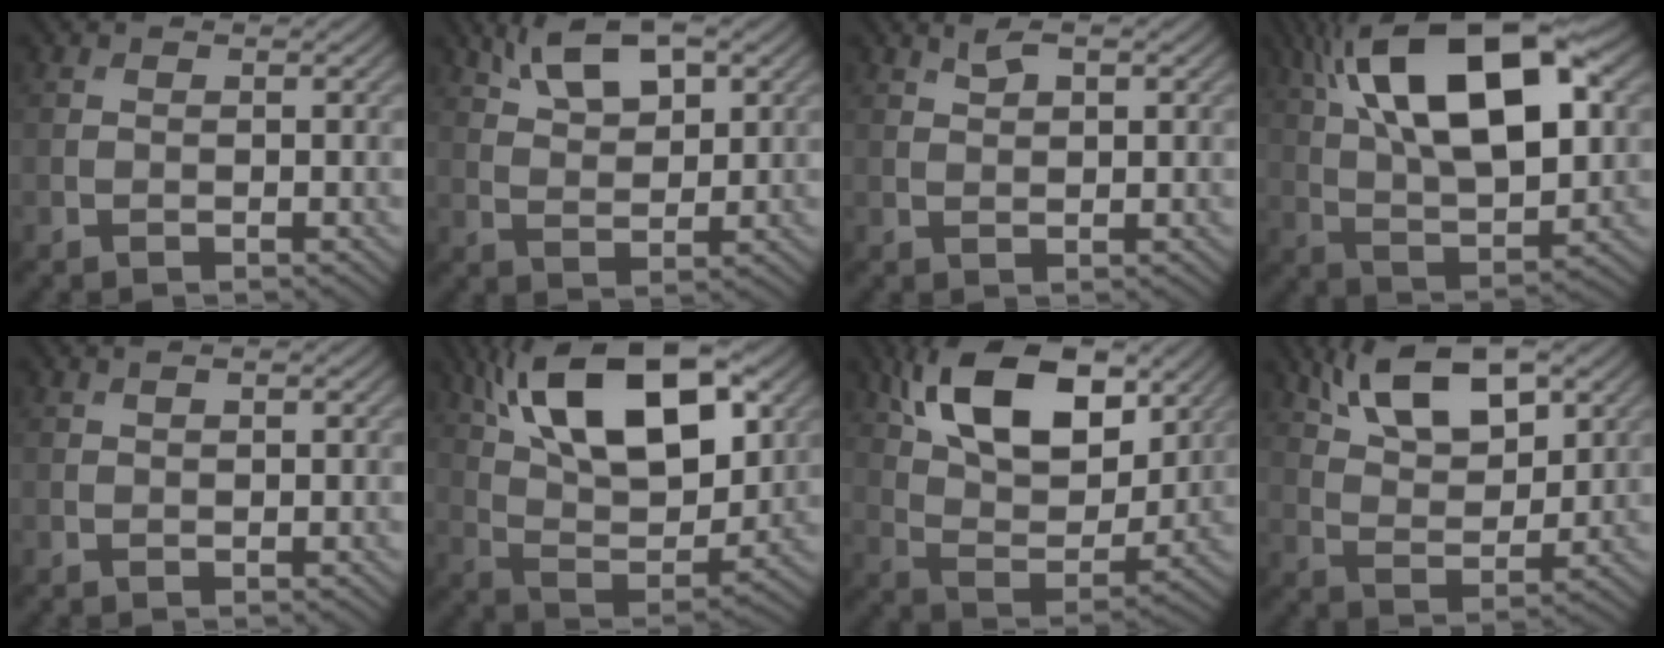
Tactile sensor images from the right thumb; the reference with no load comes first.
{"total": 7.4, "force": [4.1, 3.2, 5.3], "torque": [-0.111, 0.009, 0.080]}
{"total": 2.3, "force": [1.4, 0.8, 1.7], "torque": [-0.035, 0.001, 0.030]}
{"total": 19.4, "force": [7.3, 8.5, 15.8], "torque": [-0.289, 0.039, 0.108]}
{"total": 1.0, "force": [0.5, 0.3, 0.8], "torque": [-0.018, 0.004, 0.010]}
{"total": 17.9, "force": [8.4, 8.0, 13.6], "torque": [-0.252, 0.011, 0.134]}
{"total": 15.6, "force": [8.0, 7.7, 10.9], "torque": [-0.206, -0.001, 0.131]}
{"total": 10.7, "force": [6.1, 4.6, 7.5], "torque": [-0.148, 0.003, 0.111]}